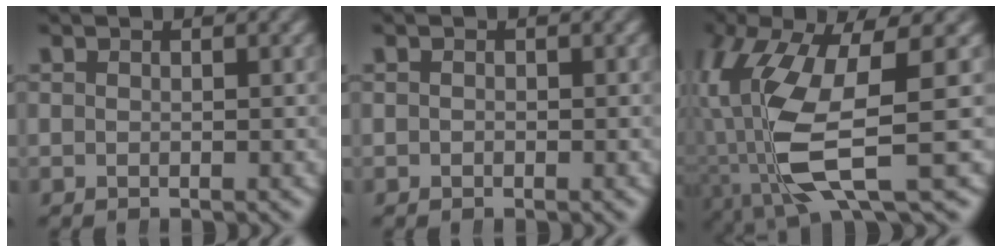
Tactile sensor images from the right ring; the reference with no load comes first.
{"total": 0.0}
{"total": 11.6, "force": [-0.9, 5.2, 10.4], "torque": [-0.227, -0.032, 0.005]}